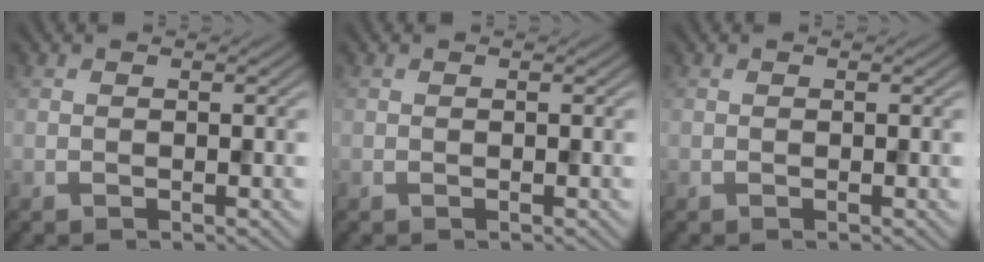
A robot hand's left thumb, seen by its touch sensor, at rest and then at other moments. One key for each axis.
{"total": 0.0}
{"total": 0.0}